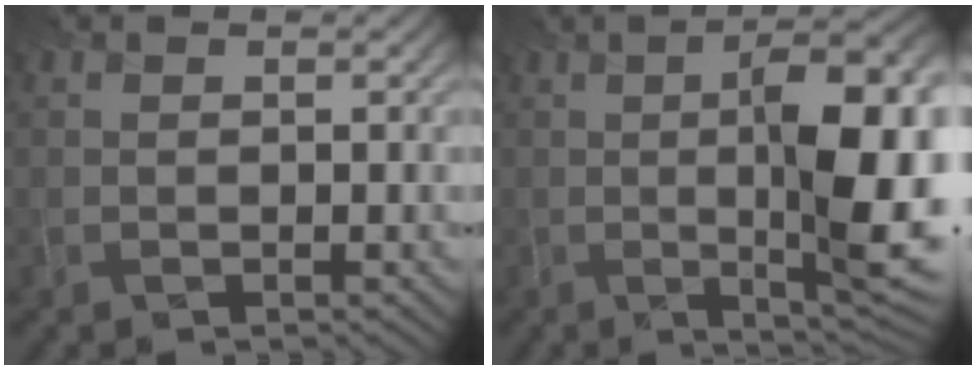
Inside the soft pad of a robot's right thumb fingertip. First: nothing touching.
{"total": 13.0, "force": [-0.6, 2.8, 12.7], "torque": [-0.195, 0.002, 0.002]}